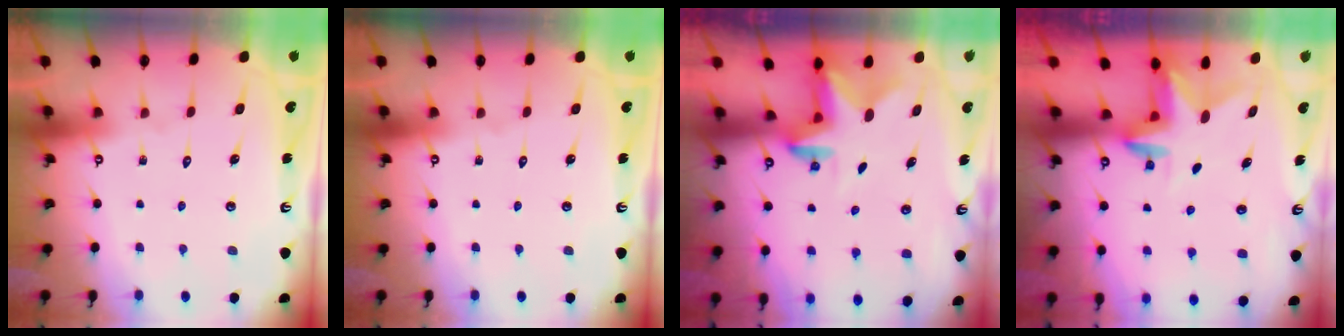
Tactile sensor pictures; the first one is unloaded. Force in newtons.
{"total": 0.0}
{"total": 2.3, "press": 2.3, "slide": 0.4}
{"total": 3.1, "press": 3.1, "slide": 0.2}